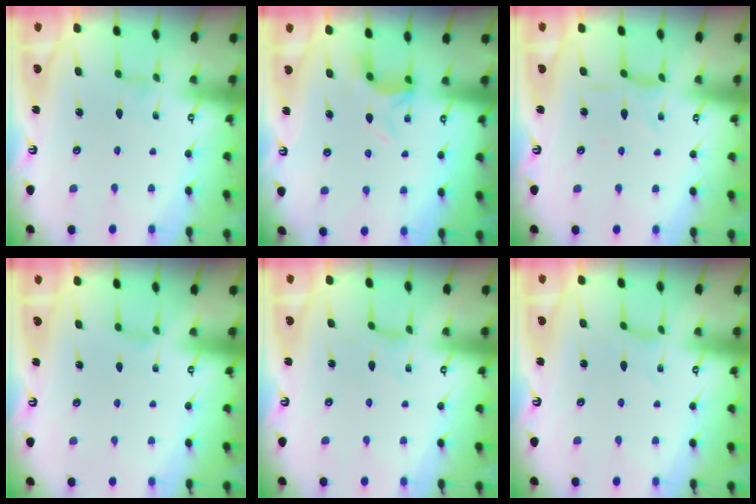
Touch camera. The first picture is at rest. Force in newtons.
{"total": 6.2, "press": 6.1, "slide": 1.3}
{"total": 2.3, "press": 2.3, "slide": 0.5}
{"total": 0.0}
{"total": 0.0}
{"total": 0.0}